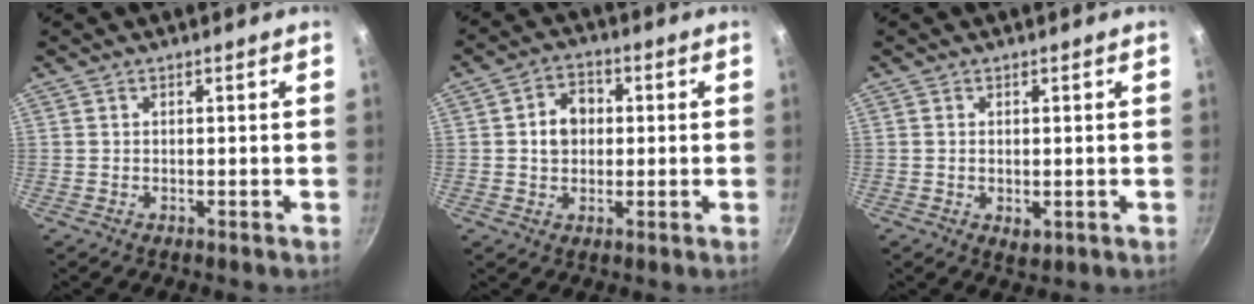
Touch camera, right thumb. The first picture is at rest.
{"total": 6.6, "force": [0.6, 5.4, 3.8], "torque": [-0.032, 0.012, 0.002]}
{"total": 2.5, "force": [-0.2, 1.5, 2.0], "torque": [-0.030, -0.008, -0.002]}